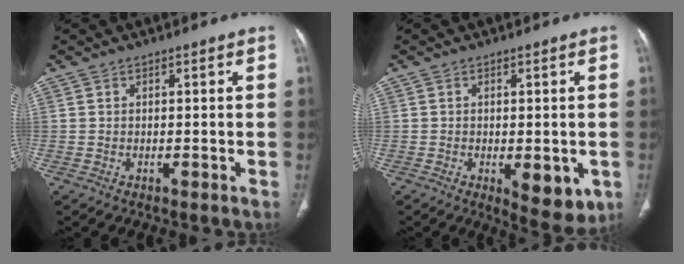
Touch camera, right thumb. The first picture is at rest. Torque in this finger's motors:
{"motor_torque": [0.98, 1.21, -0.16, 0.07, 0.15]}